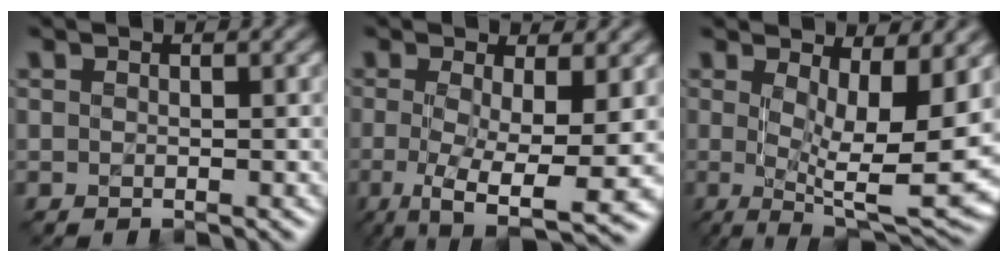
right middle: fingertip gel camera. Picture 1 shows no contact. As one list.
[{"total": 8.0, "force": [-1.6, 1.9, 7.6], "torque": [-0.123, -0.020, -0.022]}, {"total": 9.2, "force": [0.9, 2.6, 8.8], "torque": [-0.136, -0.015, 0.017]}]